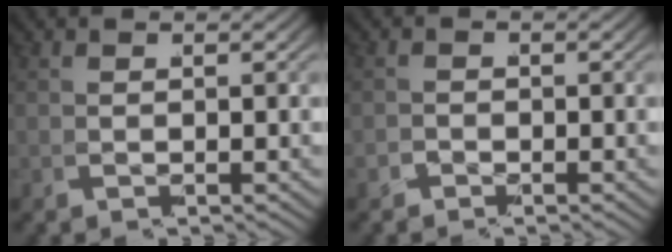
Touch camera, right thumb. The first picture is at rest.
{"total": 0.8, "force": [-0.7, 0.4, -0.1], "torque": [0.004, -0.004, -0.013]}